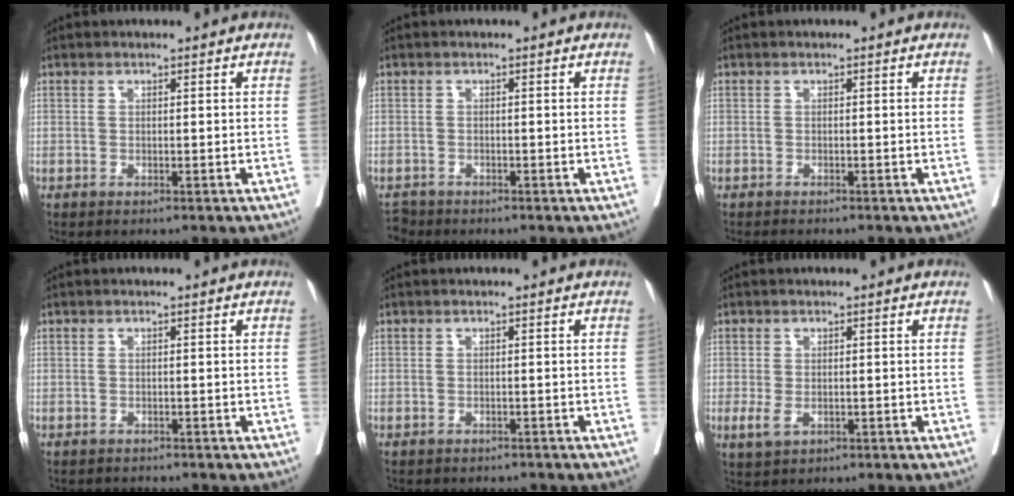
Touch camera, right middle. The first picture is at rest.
{"total": 1.7, "force": [-1.6, 0.5, -0.3], "torque": [0.005, -0.006, -0.030]}
{"total": 2.1, "force": [-1.9, 0.4, 0.8], "torque": [-0.014, -0.005, -0.026]}
{"total": 1.4, "force": [-1.3, 0.4, -0.1], "torque": [-0.002, -0.003, -0.019]}
{"total": 3.7, "force": [-3.3, 1.4, 0.8], "torque": [-0.012, 0.001, -0.039]}
{"total": 2.7, "force": [-0.9, 1.5, 2.0], "torque": [-0.044, -0.005, -0.010]}